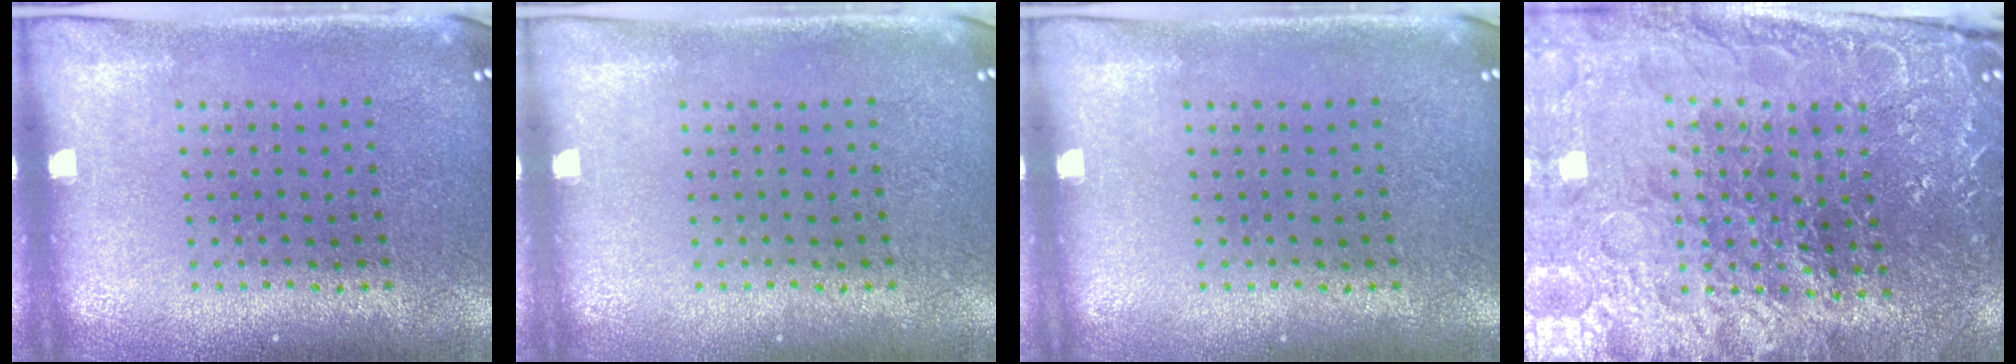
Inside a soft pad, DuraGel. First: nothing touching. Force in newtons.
{"total": 0.0}
{"total": 0.0}
{"total": 4.2, "press": 4.1, "slide": 0.9}